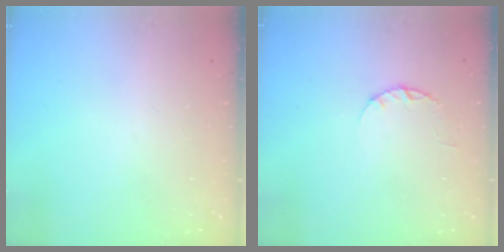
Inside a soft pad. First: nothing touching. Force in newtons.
{"total": 2.4, "press": 2.3, "slide": 0.4}